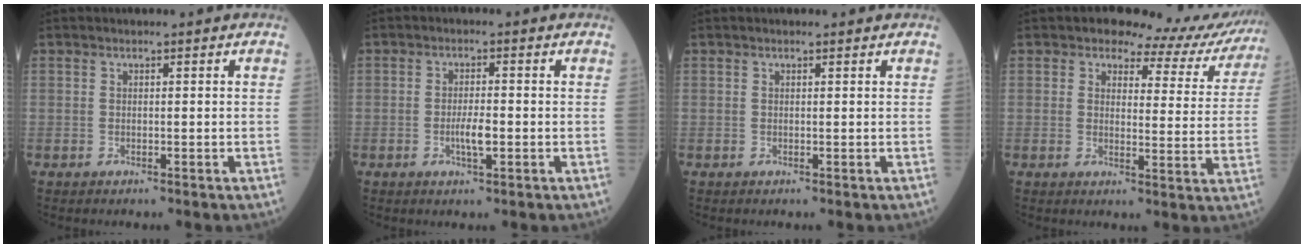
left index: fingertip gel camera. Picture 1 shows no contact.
{"total": 3.0, "force": [-0.7, 0.6, 2.9], "torque": [-0.058, -0.001, -0.012]}
{"total": 0.9, "force": [0.8, 0.1, 0.3], "torque": [-0.012, 0.007, 0.011]}
{"total": 11.3, "force": [10.4, 3.9, 1.9], "torque": [0.007, -0.022, 0.097]}